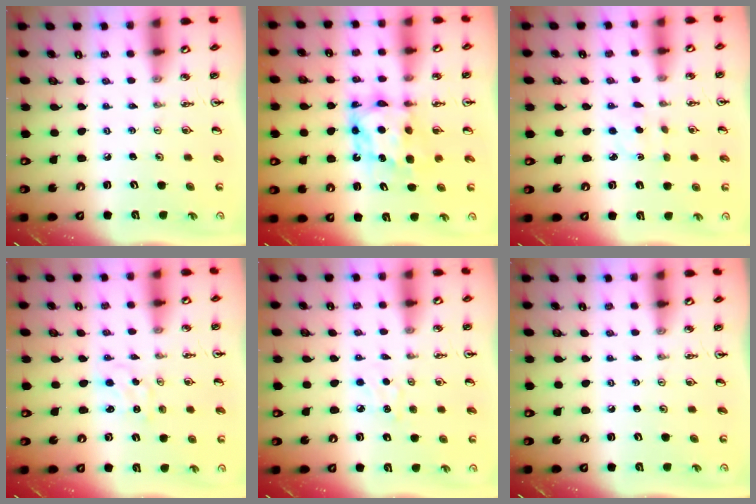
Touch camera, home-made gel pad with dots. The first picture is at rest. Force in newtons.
{"total": 7.4, "press": 7.4, "slide": 0.6}
{"total": 1.6, "press": 1.5, "slide": 0.5}
{"total": 0.8, "press": 0.8, "slide": 0.3}
{"total": 5.0, "press": 5.0, "slide": 0.6}
{"total": 0.0}